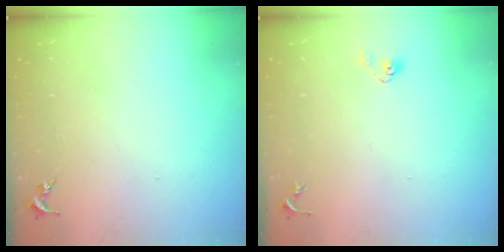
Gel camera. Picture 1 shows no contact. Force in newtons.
{"total": 4.0, "press": 3.6, "slide": 1.8}